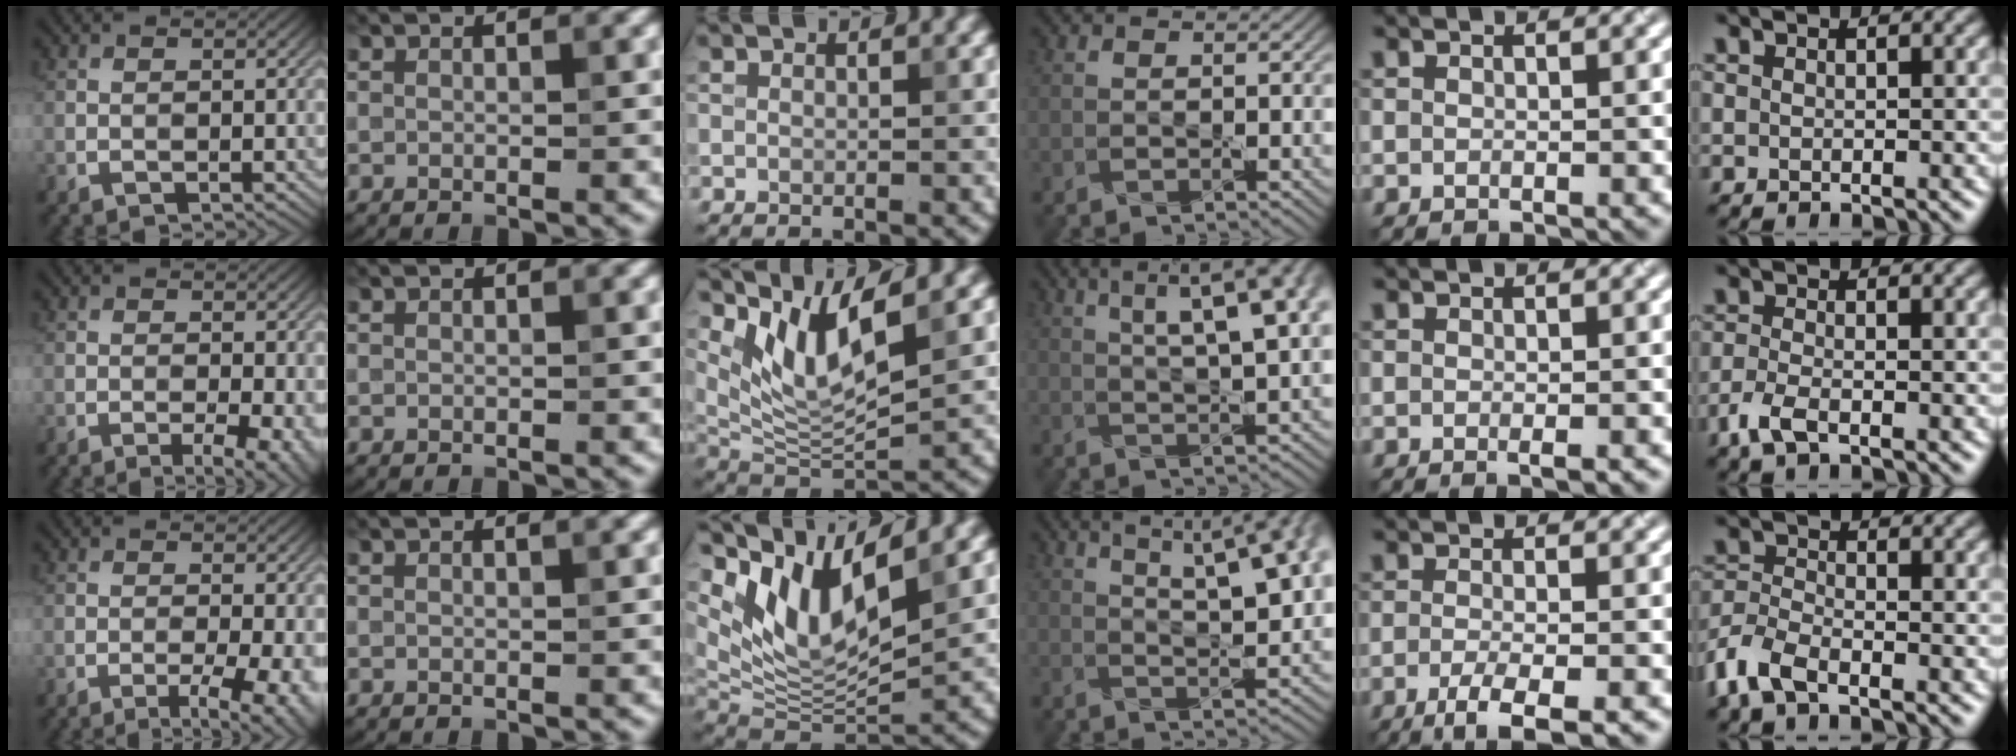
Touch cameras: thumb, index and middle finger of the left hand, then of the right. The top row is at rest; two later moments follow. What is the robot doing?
{"motion": "pour", "object": "sugar"}